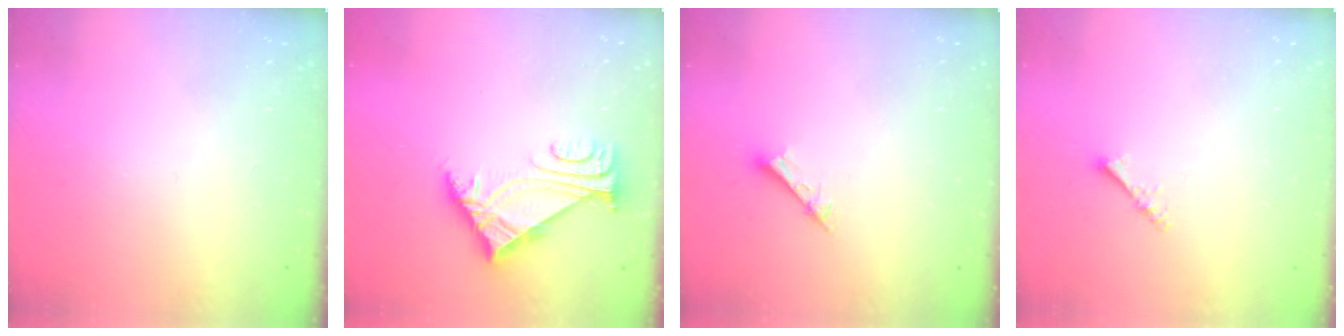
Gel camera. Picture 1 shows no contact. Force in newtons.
{"total": 5.8, "press": 5.8, "slide": 1.0}
{"total": 2.6, "press": 2.6, "slide": 0.1}
{"total": 1.4, "press": 1.3, "slide": 0.3}